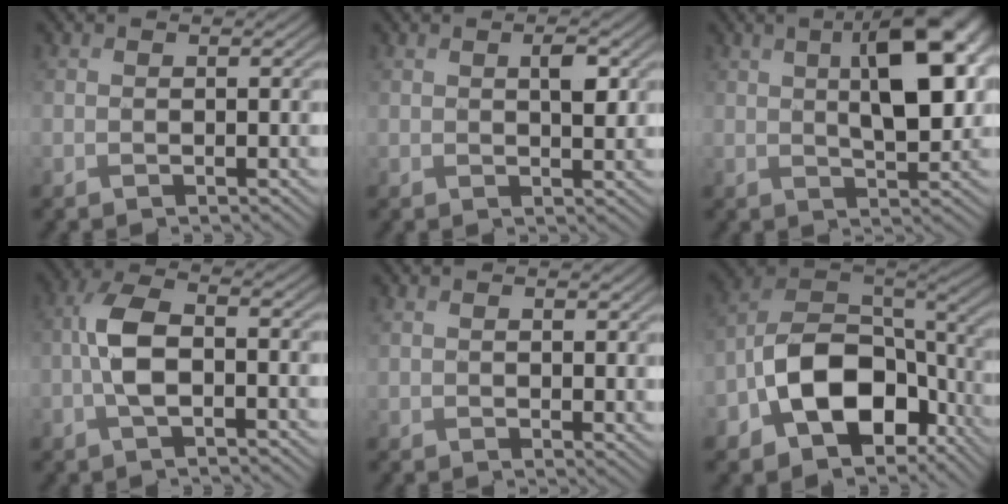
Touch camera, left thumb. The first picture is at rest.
{"total": 2.3, "force": [0.8, 1.0, 1.9], "torque": [-0.034, -0.002, 0.017]}
{"total": 9.9, "force": [2.7, 4.2, 8.6], "torque": [-0.133, 0.008, 0.040]}
{"total": 5.9, "force": [-1.0, 2.6, 5.2], "torque": [-0.112, 0.011, -0.030]}
{"total": 2.3, "force": [1.5, 1.1, 1.4], "torque": [-0.030, -0.003, 0.035]}
{"total": 14.3, "force": [-5.5, 9.5, 9.2], "torque": [-0.184, -0.025, -0.111]}